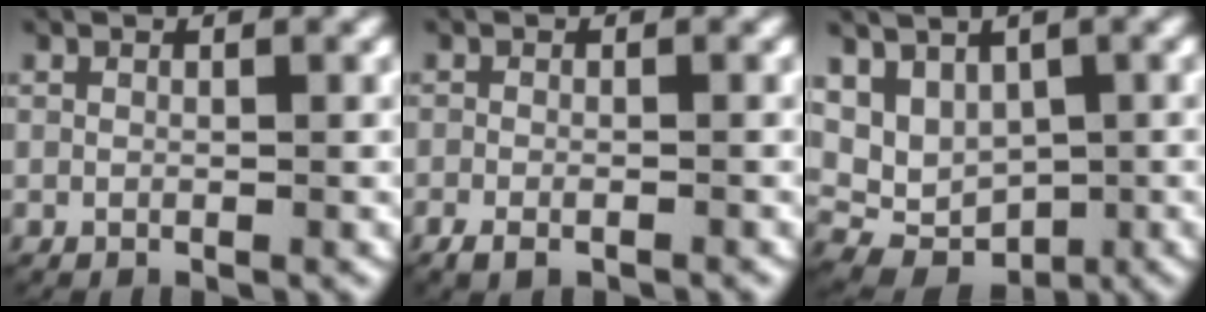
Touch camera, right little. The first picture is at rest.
{"total": 2.1, "force": [-1.5, 1.1, 1.0], "torque": [-0.026, -0.003, -0.026]}
{"total": 8.9, "force": [-0.8, 7.7, 4.3], "torque": [-0.106, -0.036, -0.006]}